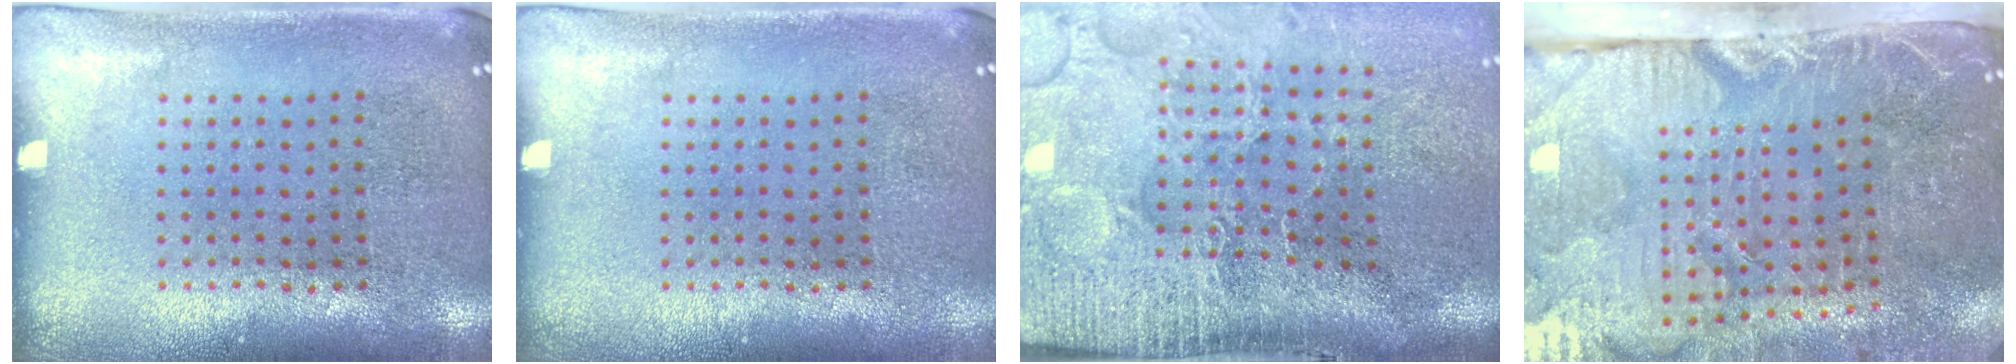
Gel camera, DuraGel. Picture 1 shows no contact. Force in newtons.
{"total": 0.0}
{"total": 5.0, "press": 4.0, "slide": 2.9}
{"total": 4.8, "press": 4.2, "slide": 2.3}